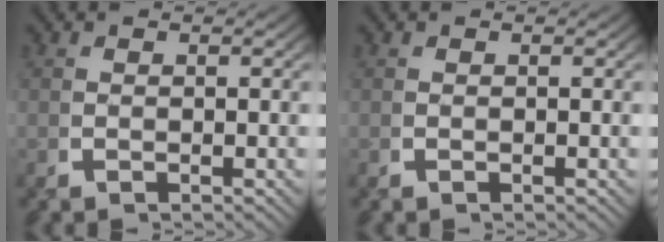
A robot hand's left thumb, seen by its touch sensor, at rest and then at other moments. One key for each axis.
{"total": 0.0}